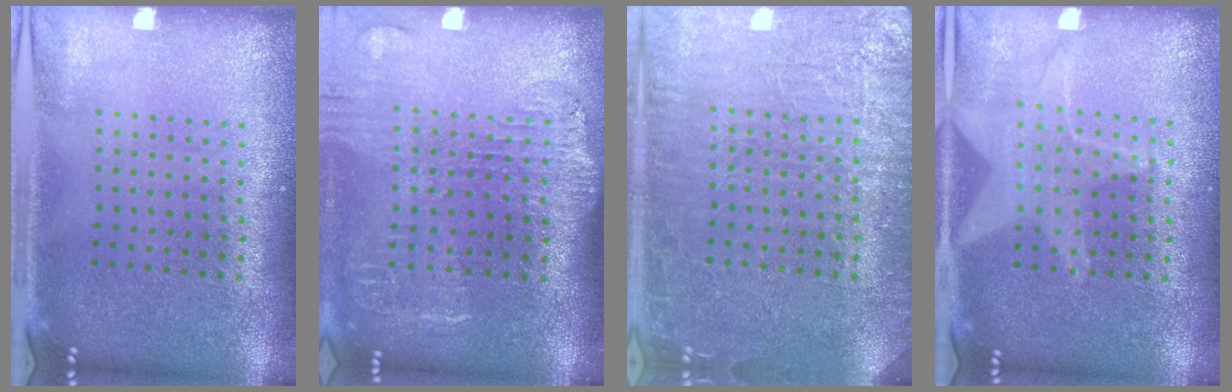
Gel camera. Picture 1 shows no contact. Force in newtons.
{"total": 1.7, "press": 1.5, "slide": 0.8}
{"total": 5.3, "press": 5.2, "slide": 0.8}
{"total": 1.3, "press": 1.3, "slide": 0.4}